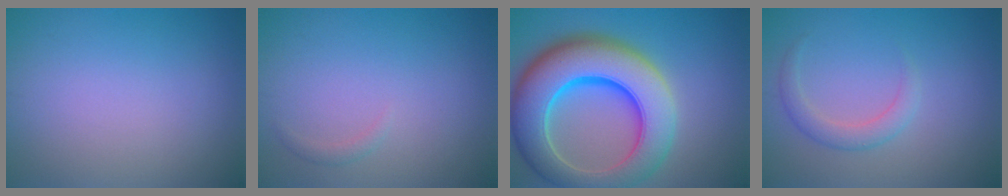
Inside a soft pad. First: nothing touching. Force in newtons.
{"total": 0.7, "press": 0.7, "slide": 0.0}
{"total": 12.3, "press": 12.3, "slide": 0.2}
{"total": 2.1, "press": 2.0, "slide": 0.2}